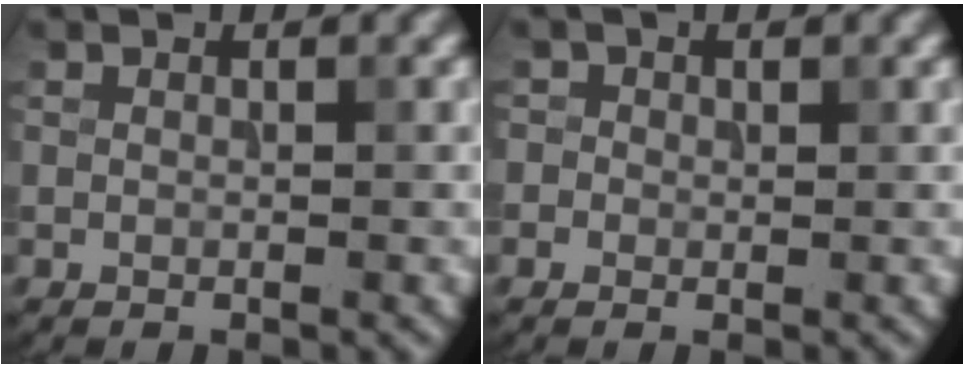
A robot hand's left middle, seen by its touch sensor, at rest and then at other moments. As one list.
[{"total": 1.3, "force": [0.3, 1.2, 0.3], "torque": [0.004, -0.001, -0.004]}]